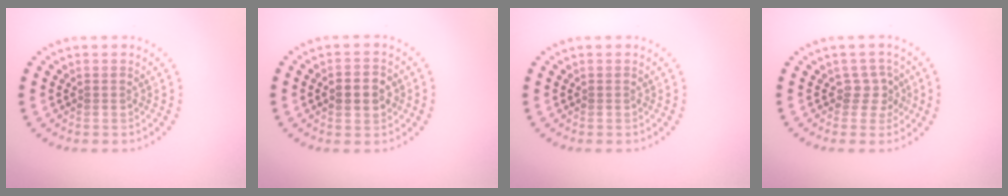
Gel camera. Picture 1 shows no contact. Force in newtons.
{"total": 2.9, "press": 2.9, "slide": 0.1}
{"total": 0.0}
{"total": 1.8, "press": 1.4, "slide": 1.2}